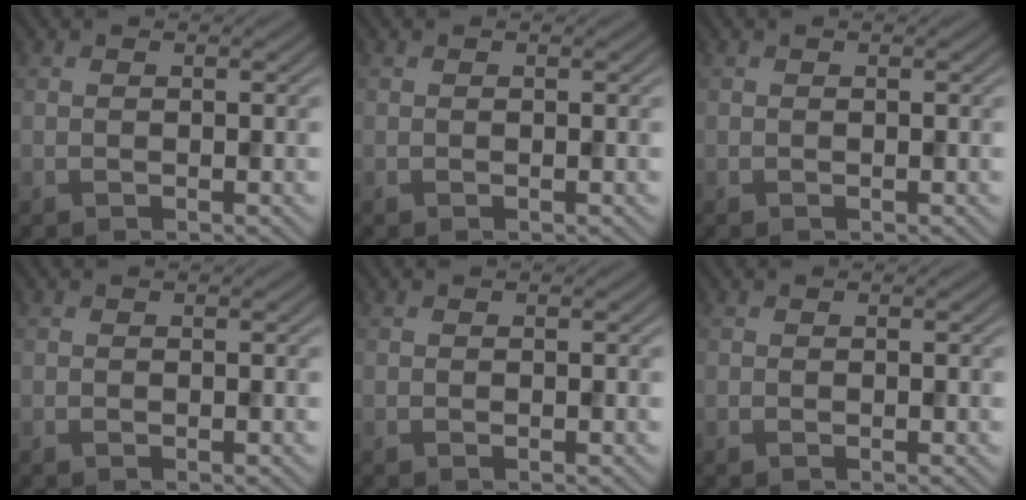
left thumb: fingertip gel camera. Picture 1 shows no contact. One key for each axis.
{"total": 0.0}
{"total": 0.0}
{"total": 0.0}
{"total": 0.0}
{"total": 0.0}